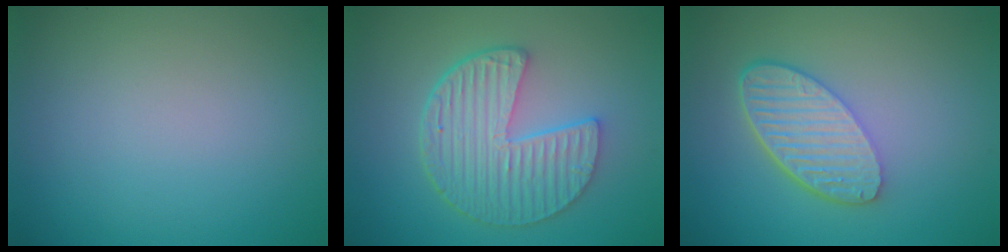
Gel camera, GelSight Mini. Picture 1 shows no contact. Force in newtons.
{"total": 6.3, "press": 4.8, "slide": 4.1}
{"total": 5.6, "press": 4.2, "slide": 3.7}